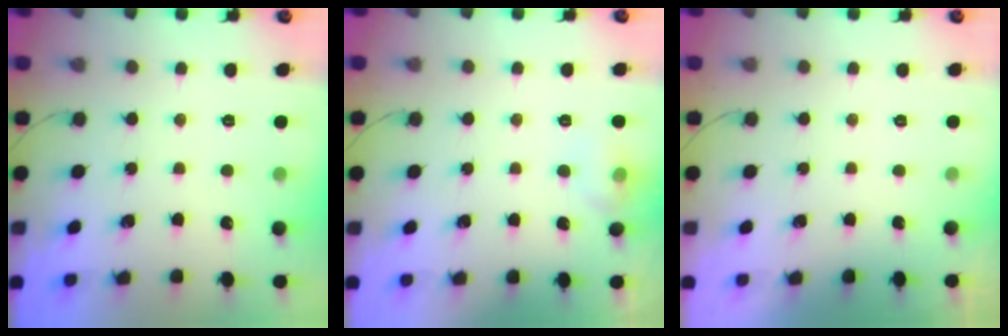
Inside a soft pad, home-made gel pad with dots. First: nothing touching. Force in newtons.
{"total": 7.1, "press": 7.0, "slide": 1.4}
{"total": 0.0}